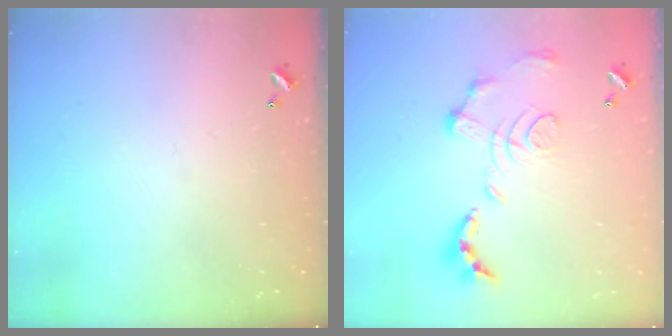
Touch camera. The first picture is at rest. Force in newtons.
{"total": 1.6, "press": 0.9, "slide": 1.3}